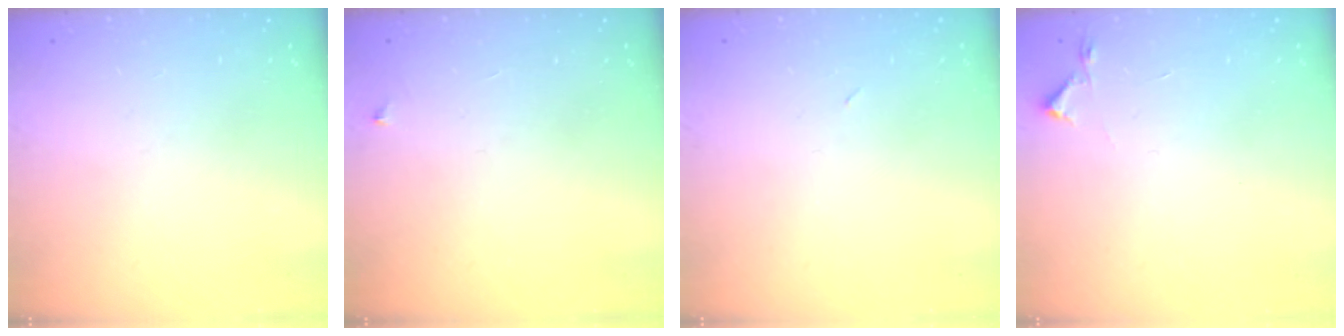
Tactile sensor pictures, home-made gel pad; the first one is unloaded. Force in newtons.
{"total": 3.2, "press": 3.2, "slide": 0.5}
{"total": 2.9, "press": 2.9, "slide": 0.7}
{"total": 2.7, "press": 2.6, "slide": 0.4}